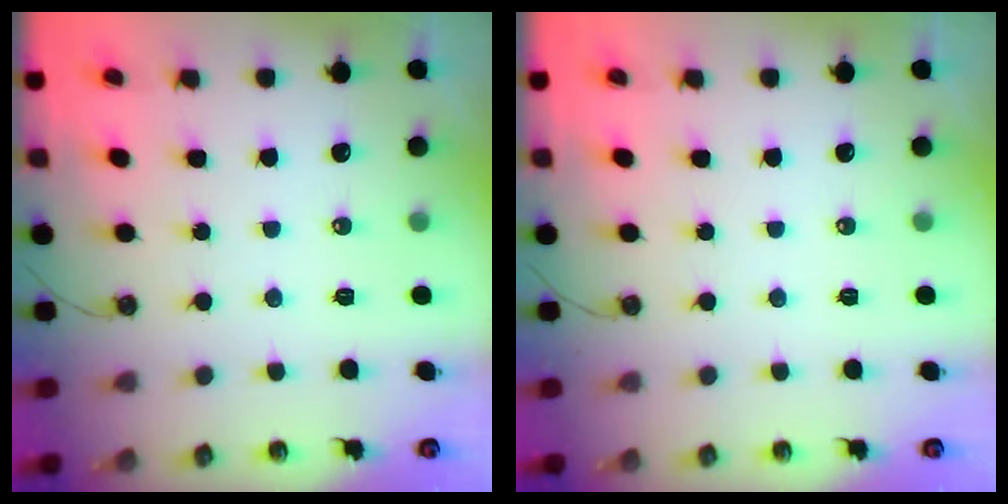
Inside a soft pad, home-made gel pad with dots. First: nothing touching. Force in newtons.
{"total": 0.0}